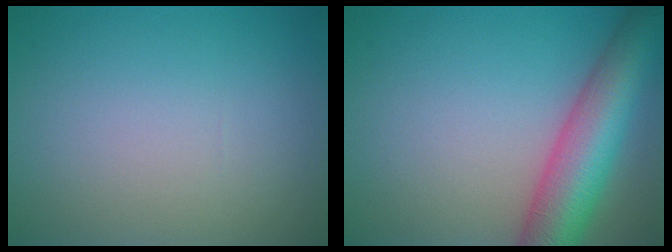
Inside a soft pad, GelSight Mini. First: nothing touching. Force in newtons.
{"total": 8.8, "press": 8.8, "slide": 0.3}